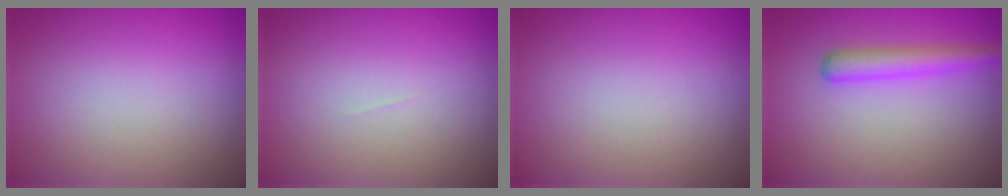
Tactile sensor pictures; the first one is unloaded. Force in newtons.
{"total": 0.0}
{"total": 0.0}
{"total": 2.8, "press": 2.8, "slide": 0.1}